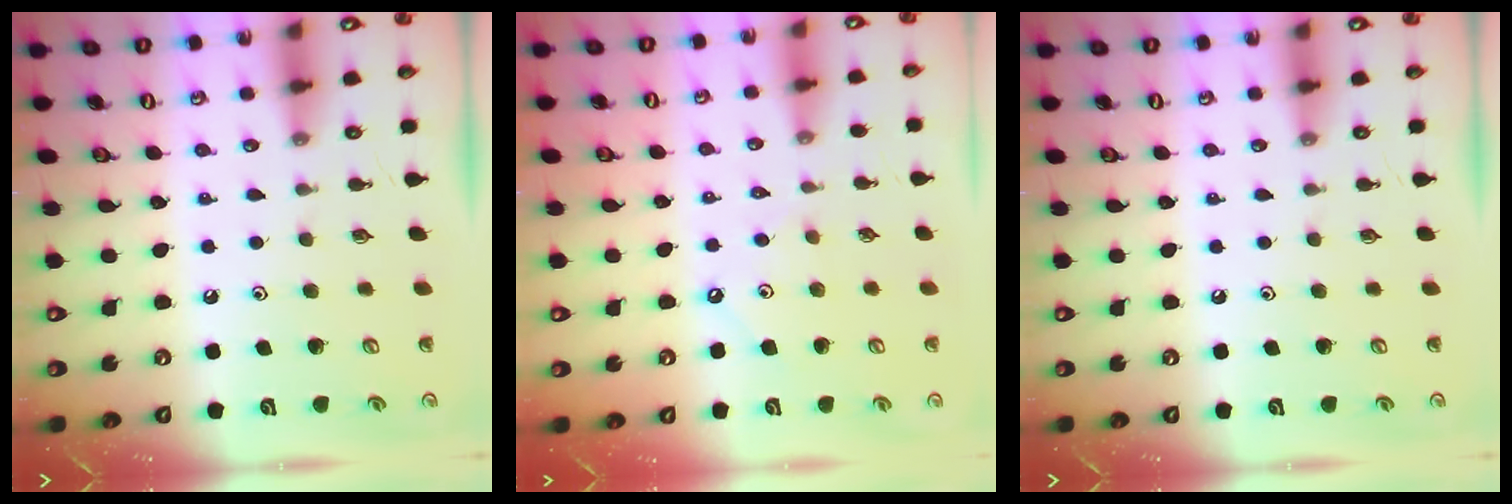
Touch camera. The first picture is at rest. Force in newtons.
{"total": 3.1, "press": 3.1, "slide": 0.6}
{"total": 0.0}